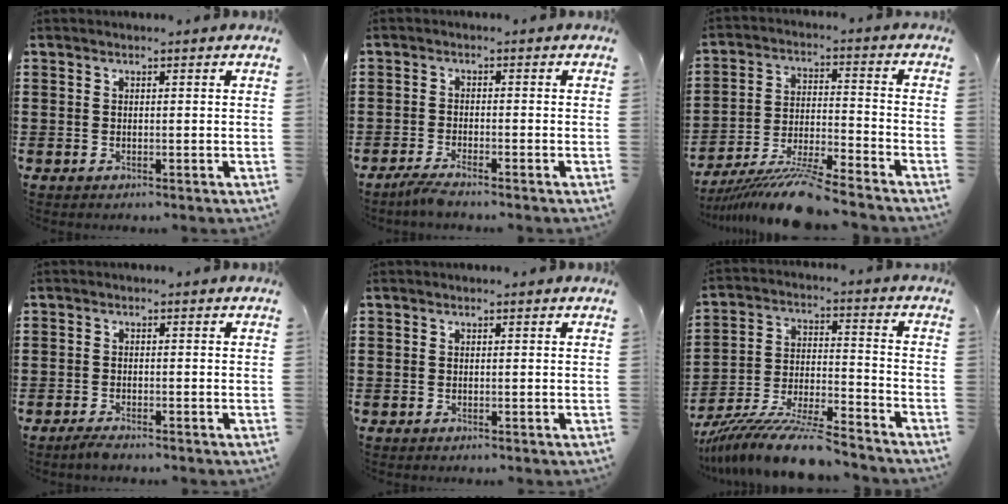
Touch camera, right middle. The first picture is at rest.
{"total": 2.2, "force": [-2.0, -0.2, 1.0], "torque": [-0.026, -0.001, -0.039]}
{"total": 10.1, "force": [-9.2, 0.0, 4.2], "torque": [-0.073, 0.009, -0.178]}
{"total": 1.3, "force": [-1.2, 0.1, 0.5], "torque": [-0.019, -0.006, -0.025]}
{"total": 0.0}
{"total": 11.6, "force": [-10.5, 0.8, 5.1], "torque": [-0.089, 0.020, -0.202]}